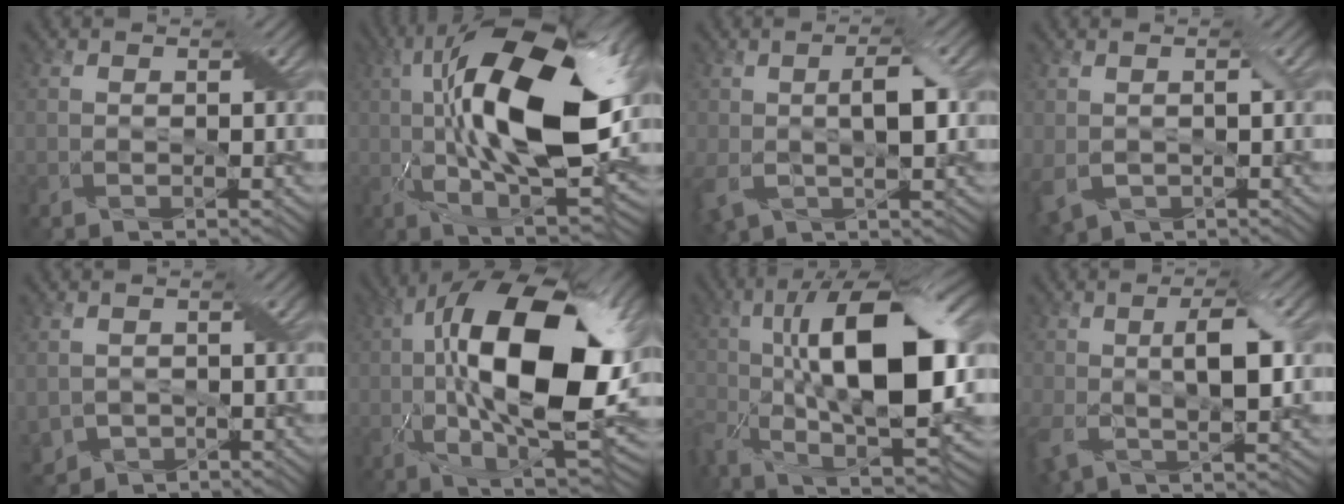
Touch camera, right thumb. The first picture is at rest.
{"total": 18.7, "force": [2.4, 7.4, 17.0], "torque": [-0.303, 0.022, 0.027]}
{"total": 6.9, "force": [-0.3, 3.4, 6.0], "torque": [-0.122, 0.003, -0.009]}
{"total": 4.4, "force": [-0.8, 2.9, 3.2], "torque": [-0.082, -0.013, -0.011]}
{"total": 3.6, "force": [-1.2, 3.0, 1.6], "torque": [-0.048, -0.015, -0.023]}
{"total": 18.3, "force": [0.6, 7.9, 16.5], "torque": [-0.269, 0.017, 0.000]}
{"total": 18.4, "force": [-1.3, 7.6, 16.7], "torque": [-0.301, 0.006, -0.030]}
{"total": 7.7, "force": [0.2, 3.4, 6.9], "torque": [-0.141, 0.000, 0.001]}